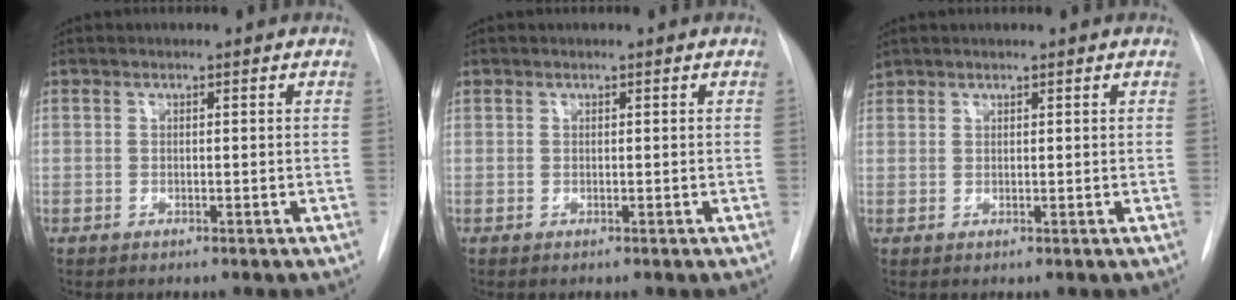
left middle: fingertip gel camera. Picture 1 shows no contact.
{"total": 0.0}
{"total": 1.3, "force": [1.2, 0.6, -0.1], "torque": [0.002, 0.010, 0.023]}